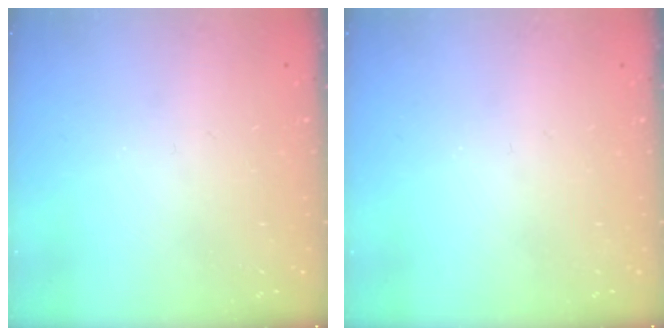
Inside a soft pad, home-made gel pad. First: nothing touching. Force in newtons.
{"total": 0.0}